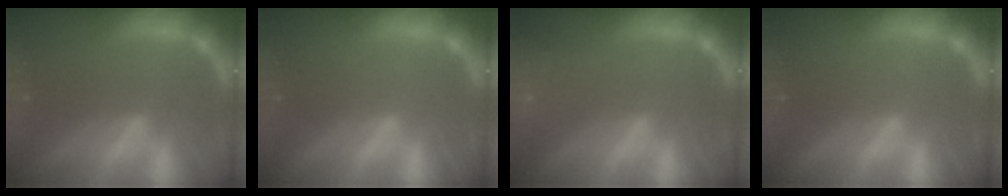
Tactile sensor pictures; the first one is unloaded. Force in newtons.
{"total": 0.0}
{"total": 7.5}
{"total": 0.0}